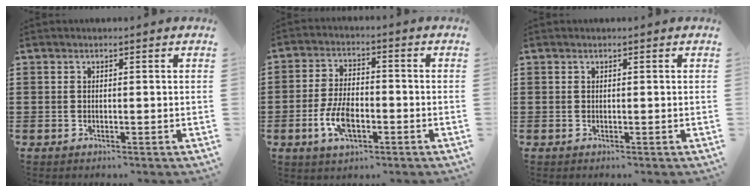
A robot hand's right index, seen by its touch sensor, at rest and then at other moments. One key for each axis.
{"total": 7.0, "fx": -2.5, "fy": 3.5, "fz": 5.5, "tx": -0.125, "ty": 0.002, "tz": -0.051}
{"total": 0.0}